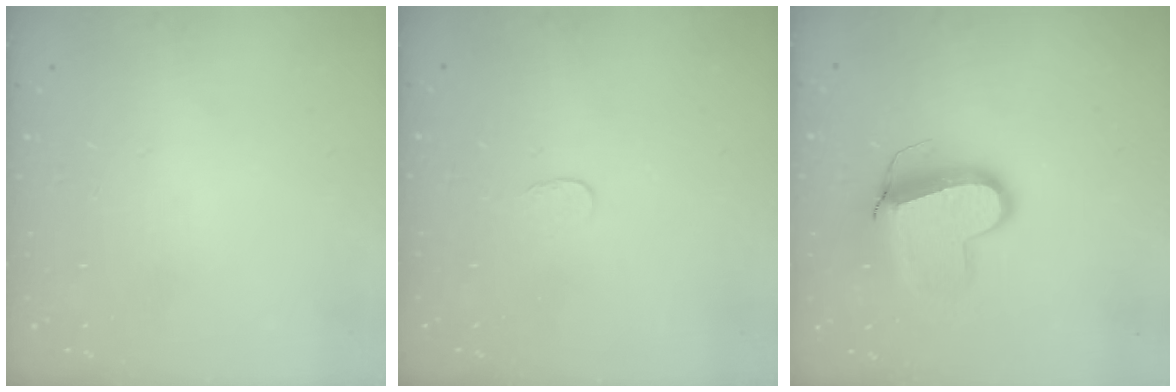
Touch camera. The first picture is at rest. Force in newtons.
{"total": 2.6, "press": 2.6, "slide": 0.2}
{"total": 10.7, "press": 10.6, "slide": 1.3}